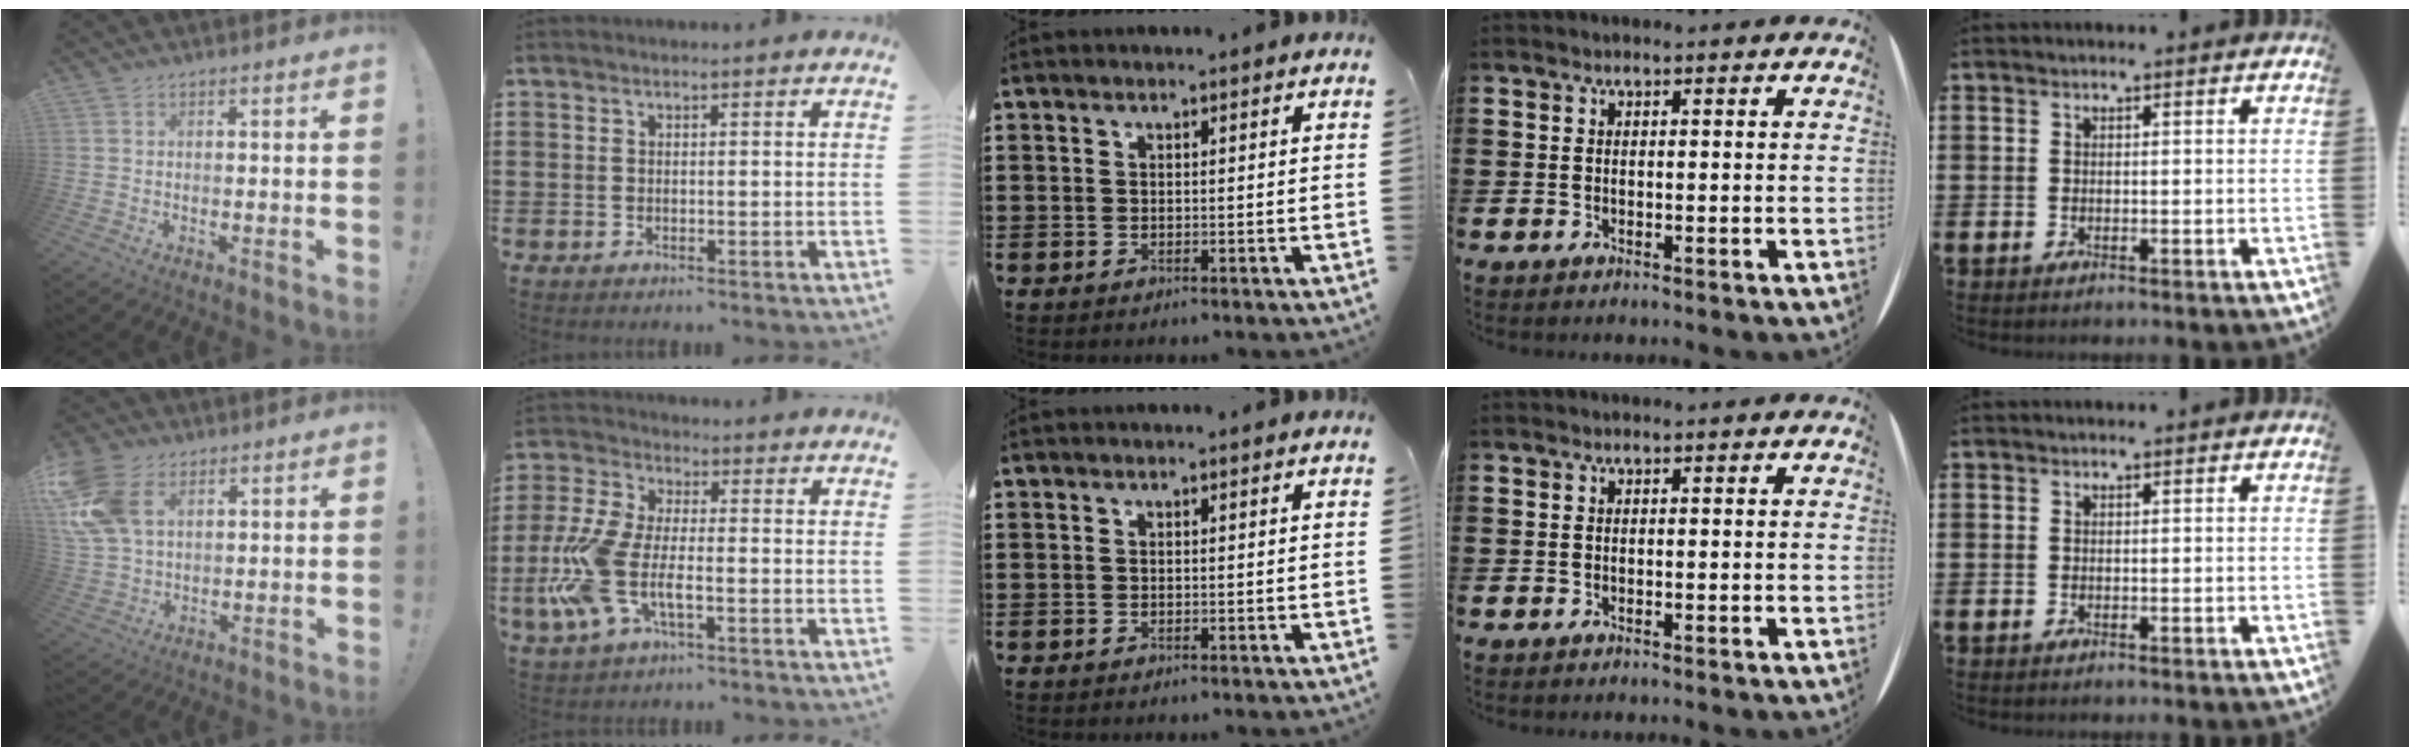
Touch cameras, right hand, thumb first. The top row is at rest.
{"thumb": {"total": 15.0, "force": [5.5, 10.1, 9.6], "torque": [-0.200, -0.007, 0.112]}, "index": {"total": 9.5, "force": [-2.6, 4.3, 8.1], "torque": [-0.207, -0.014, -0.054]}}